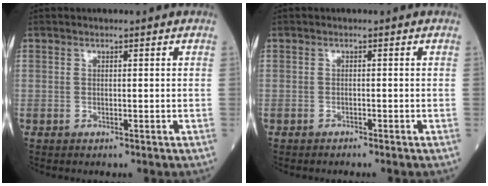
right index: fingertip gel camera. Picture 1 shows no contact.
{"total": 0.6, "force": [-0.6, 0.0, 0.0], "torque": [-0.006, 0.000, -0.014]}